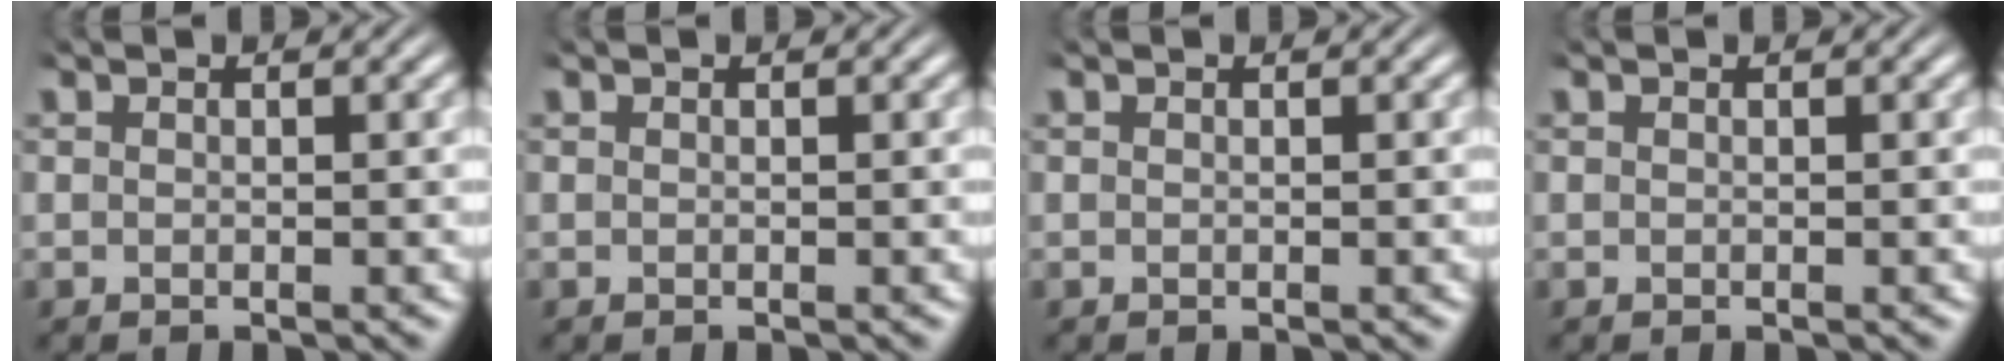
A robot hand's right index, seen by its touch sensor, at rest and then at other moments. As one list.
[{"total": 0.0}, {"total": 0.0}, {"total": 0.0}]